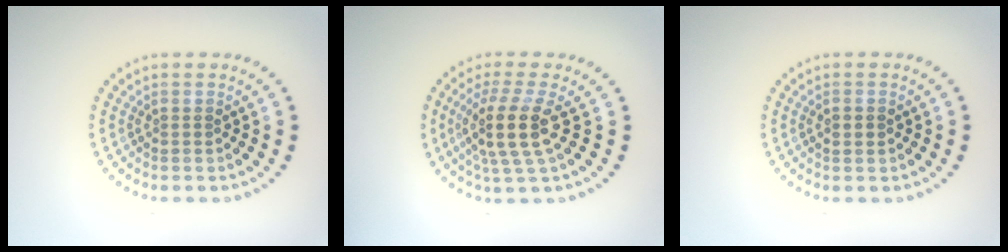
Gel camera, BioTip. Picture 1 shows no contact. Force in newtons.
{"total": 4.3, "press": 3.4, "slide": 2.6}
{"total": 1.5, "press": 1.4, "slide": 0.2}